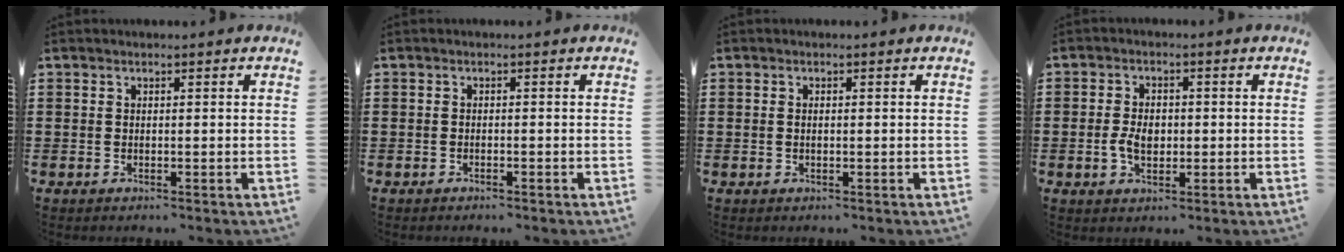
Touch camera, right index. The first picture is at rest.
{"total": 0.6, "force": [-0.6, 0.1, 0.2], "torque": [-0.006, -0.002, -0.012]}
{"total": 0.7, "force": [0.0, 0.3, 0.6], "torque": [-0.014, 0.001, -0.001]}
{"total": 3.8, "force": [-0.5, 2.5, 2.9], "torque": [-0.063, 0.004, -0.012]}